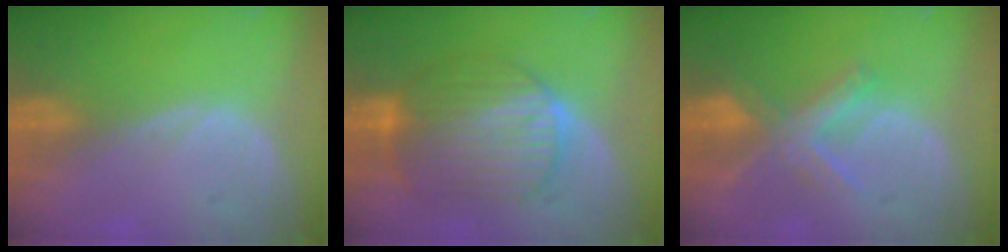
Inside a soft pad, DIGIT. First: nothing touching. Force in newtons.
{"total": 10.2, "press": 10.1, "slide": 0.7}
{"total": 7.0, "press": 6.1, "slide": 3.4}